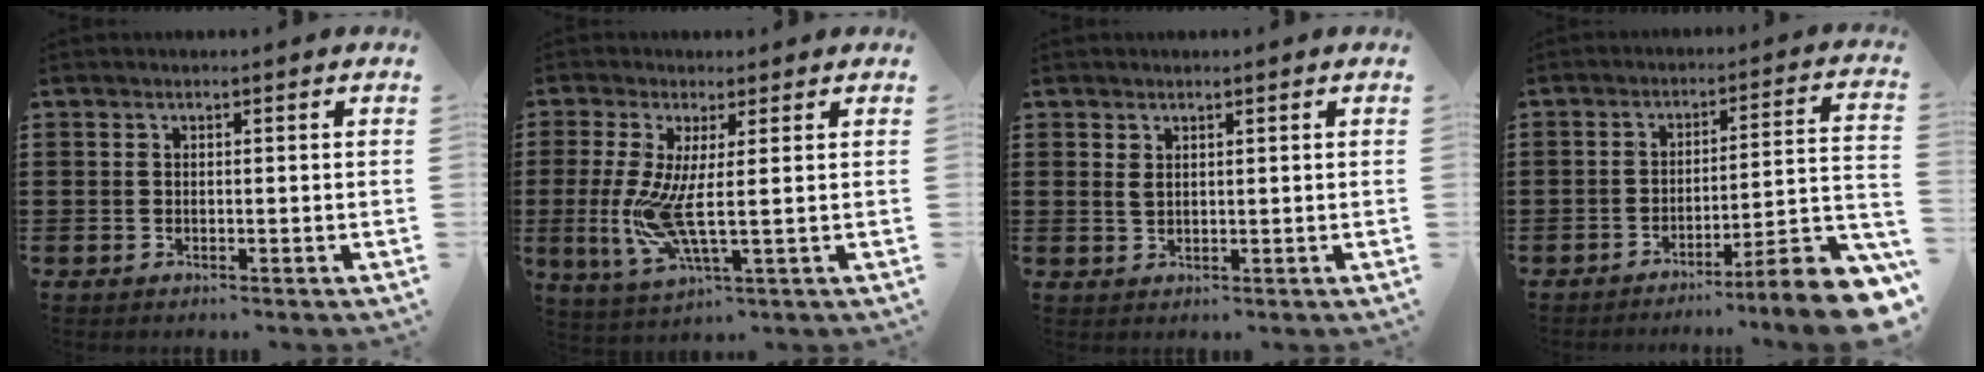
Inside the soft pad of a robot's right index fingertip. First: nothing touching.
{"total": 8.0, "force": [-0.1, 1.4, 7.8], "torque": [-0.177, -0.026, -0.004]}
{"total": 1.3, "force": [0.9, 0.7, 0.8], "torque": [-0.018, 0.003, 0.016]}
{"total": 7.8, "force": [-5.8, -0.1, 5.2], "torque": [-0.068, -0.010, -0.116]}